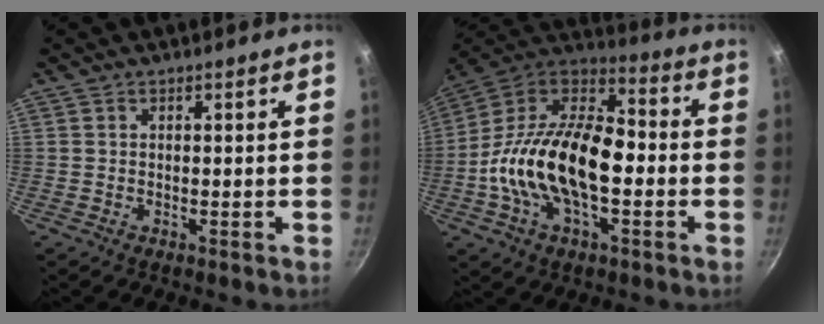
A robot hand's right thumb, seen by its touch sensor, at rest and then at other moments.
{"total": 23.3, "force": [-3.7, 12.8, 19.1], "torque": [-0.332, 0.047, -0.083]}